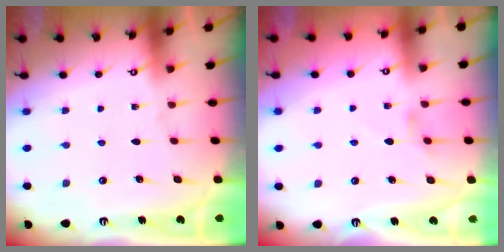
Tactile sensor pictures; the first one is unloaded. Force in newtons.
{"total": 1.3, "press": 1.2, "slide": 0.3}